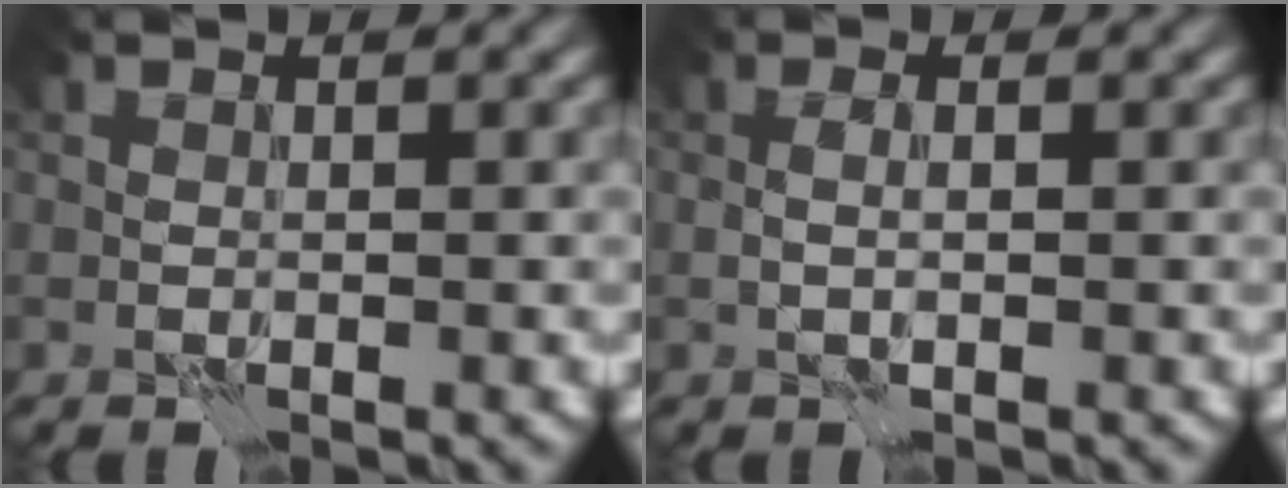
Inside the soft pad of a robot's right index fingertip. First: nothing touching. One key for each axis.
{"total": 0.8, "fx": 0.1, "fy": 0.0, "fz": 0.8, "tx": -0.013, "ty": 0.000, "tz": -0.003}